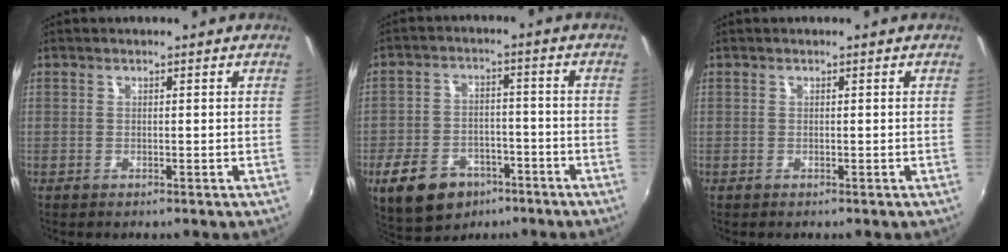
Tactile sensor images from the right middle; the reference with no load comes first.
{"total": 13.0, "force": [-7.6, 8.2, 6.5], "torque": [-0.159, 0.004, -0.113]}
{"total": 0.0}